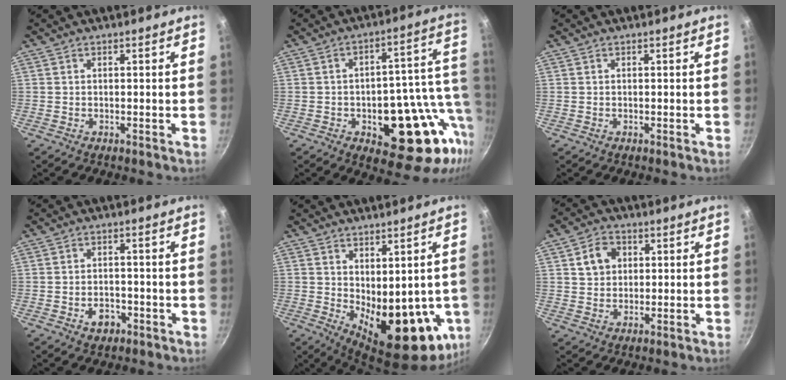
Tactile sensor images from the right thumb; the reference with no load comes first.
{"total": 20.5, "force": [-4.9, 10.5, 16.9], "torque": [-0.161, 0.022, -0.063]}
{"total": 0.0}
{"total": 4.2, "force": [-1.9, 3.0, 2.3], "torque": [-0.023, 0.017, -0.026]}
{"total": 16.4, "force": [-0.7, 8.5, 14.0], "torque": [-0.165, -0.037, 0.013]}
{"total": 6.1, "force": [1.8, 5.0, 2.9], "torque": [-0.025, 0.010, 0.027]}